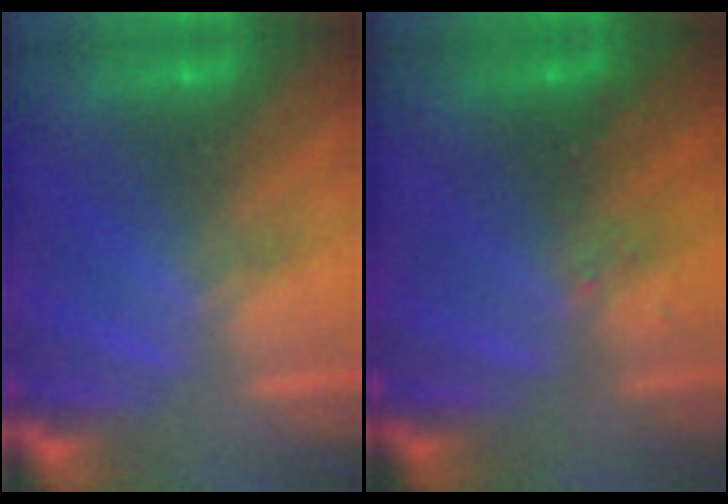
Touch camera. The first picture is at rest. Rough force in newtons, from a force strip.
{"total": 2.9}